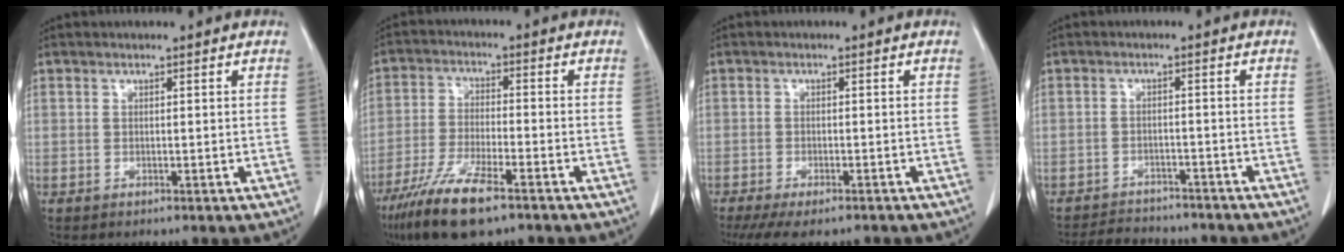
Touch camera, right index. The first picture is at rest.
{"total": 11.0, "force": [-7.4, 1.8, 8.0], "torque": [-0.157, -0.027, -0.132]}
{"total": 9.9, "force": [-8.2, 2.5, 5.0], "torque": [-0.076, -0.014, -0.115]}
{"total": 8.1, "force": [-7.5, 2.3, 1.8], "torque": [-0.026, -0.001, -0.102]}